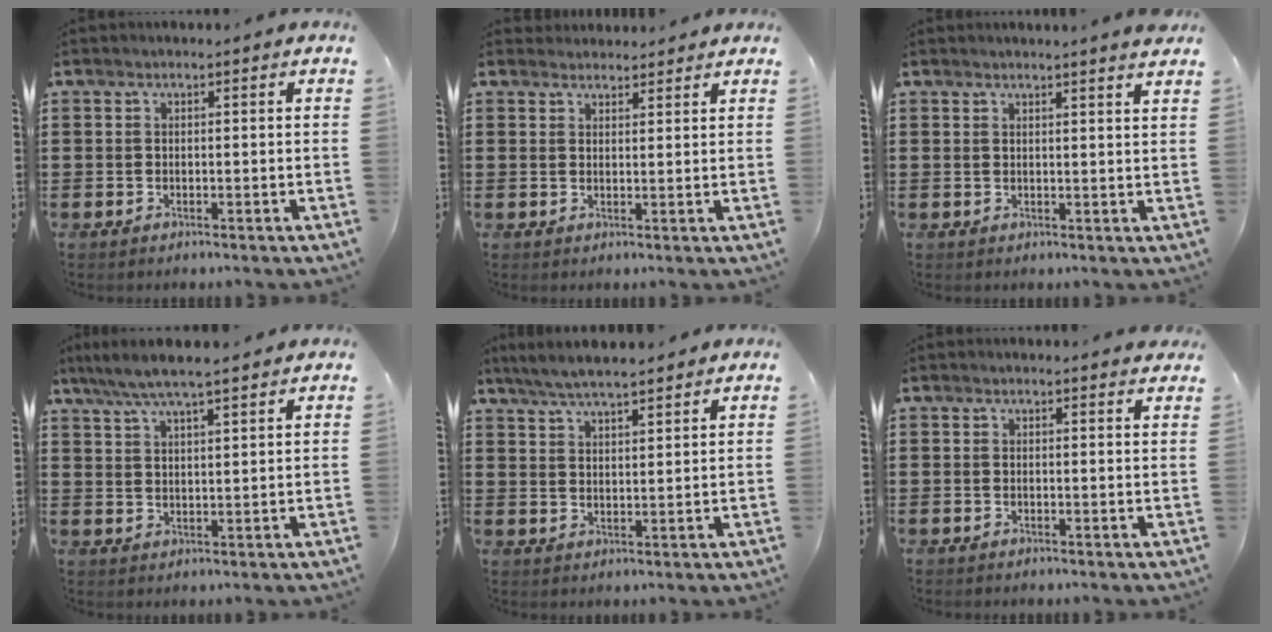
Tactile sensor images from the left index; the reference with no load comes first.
{"total": 2.2, "force": [2.1, 0.5, -0.1], "torque": [-0.004, -0.001, 0.042]}
{"total": 2.1, "force": [1.9, -0.4, 0.6], "torque": [-0.007, -0.006, 0.036]}
{"total": 5.4, "force": [4.6, 0.4, 2.9], "torque": [-0.069, -0.011, 0.081]}
{"total": 4.9, "force": [4.5, 0.4, 1.9], "torque": [-0.049, -0.008, 0.081]}
{"total": 1.0, "force": [0.9, 0.0, 0.4], "torque": [-0.010, -0.001, 0.018]}